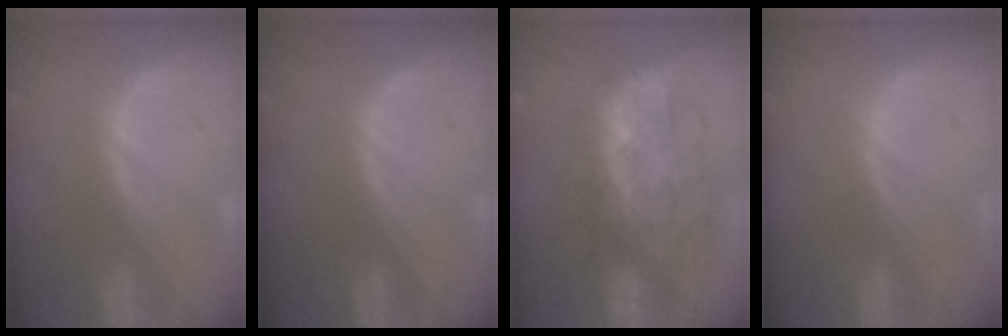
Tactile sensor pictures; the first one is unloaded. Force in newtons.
{"total": 0.0}
{"total": 9.3, "press": 9.2, "slide": 1.6}
{"total": 0.0}